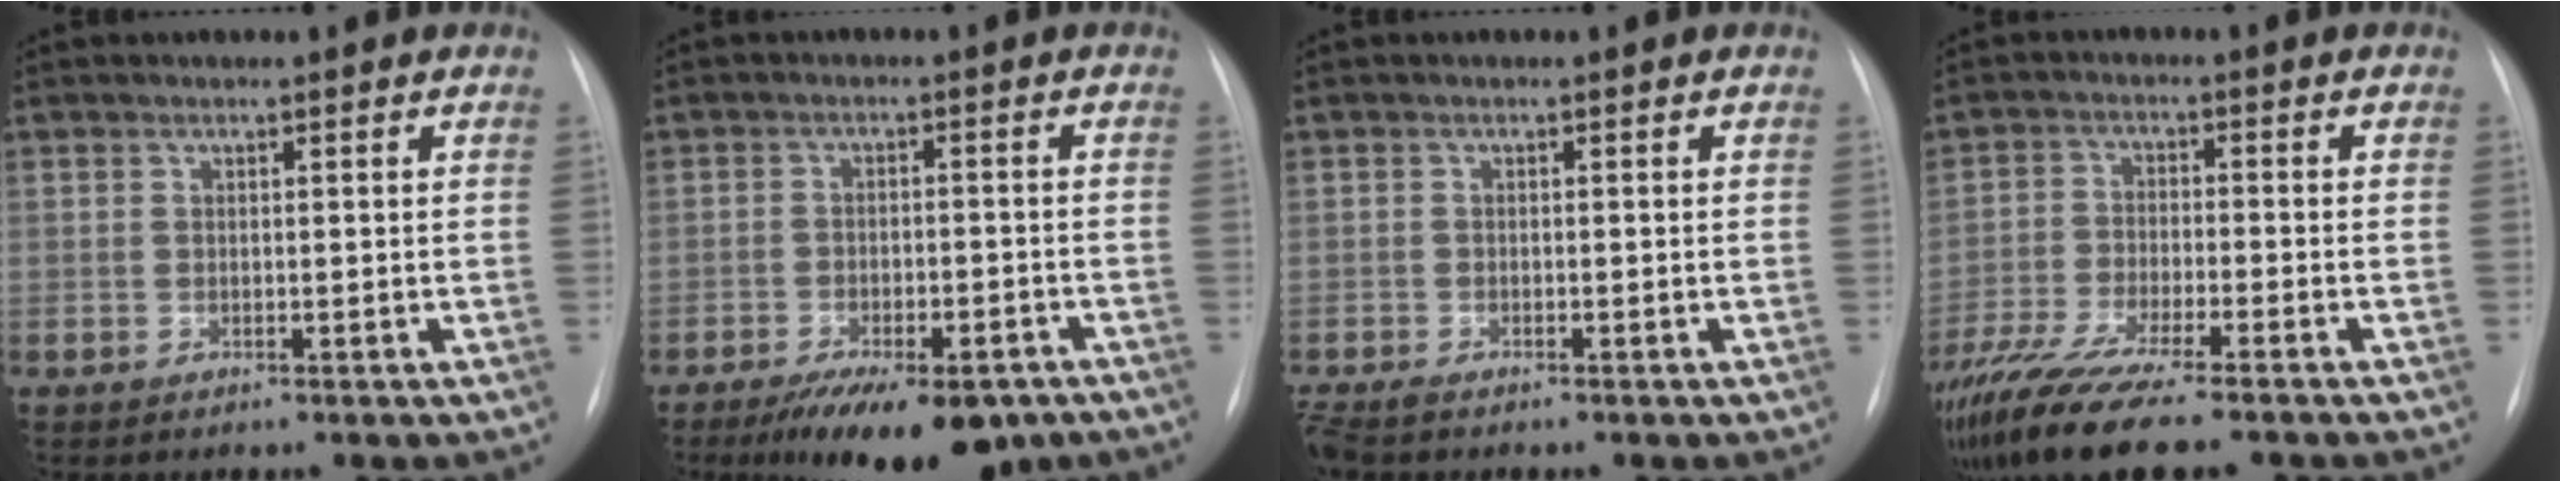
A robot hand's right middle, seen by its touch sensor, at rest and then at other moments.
{"total": 13.2, "force": [-9.5, 5.0, 7.8], "torque": [-0.103, -0.002, -0.137]}
{"total": 1.8, "force": [-1.6, 0.2, 0.8], "torque": [-0.023, -0.008, -0.031]}
{"total": 13.7, "force": [-10.8, 1.3, 8.3], "torque": [-0.156, -0.035, -0.182]}